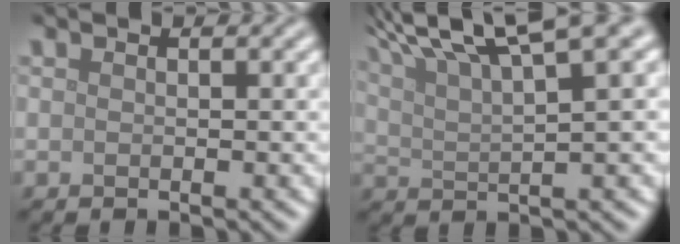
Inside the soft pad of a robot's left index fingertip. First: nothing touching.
{"total": 8.9, "force": [5.9, 1.7, 6.5], "torque": [-0.099, 0.026, 0.091]}